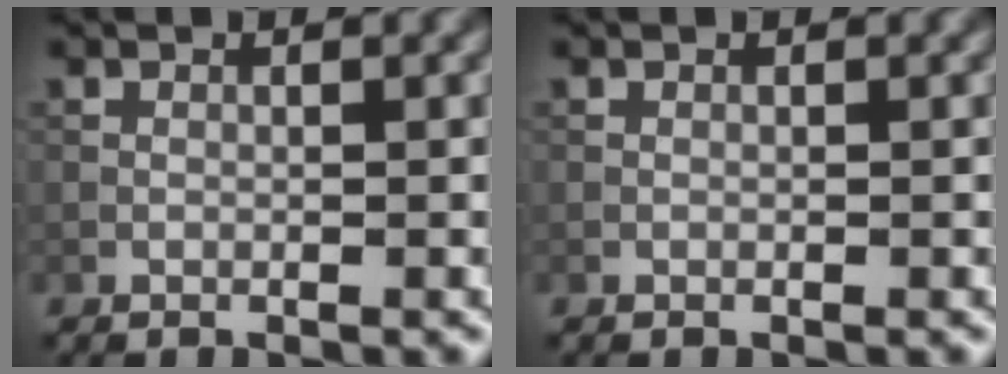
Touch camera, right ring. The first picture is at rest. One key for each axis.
{"total": 0.0}